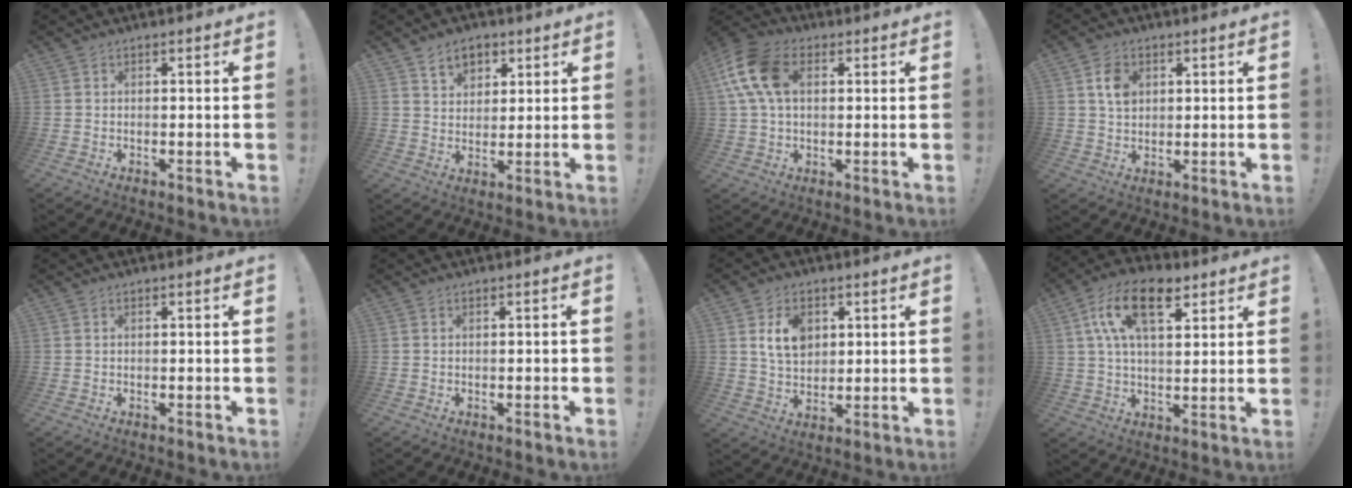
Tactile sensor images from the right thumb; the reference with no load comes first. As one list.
[{"total": 7.3, "force": [4.4, 5.3, 2.6], "torque": [-0.038, -0.022, 0.084]}, {"total": 15.1, "force": [3.7, 10.0, 10.7], "torque": [-0.208, 0.004, 0.071]}, {"total": 6.6, "force": [2.2, 5.1, 3.5], "torque": [-0.046, 0.001, 0.040]}, {"total": 0.0}, {"total": 0.0}, {"total": 9.5, "force": [3.2, 7.0, 5.5], "torque": [-0.084, 0.000, 0.063]}, {"total": 15.6, "force": [7.0, 8.0, 11.5], "torque": [-0.198, -0.014, 0.123]}]